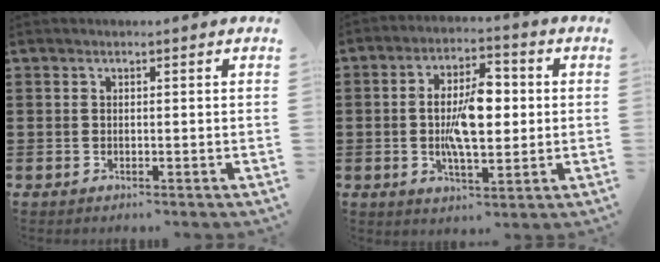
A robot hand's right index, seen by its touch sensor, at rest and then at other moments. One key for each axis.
{"total": 9.2, "fx": 0.0, "fy": 4.0, "fz": 8.3, "tx": -0.150, "ty": 0.002, "tz": -0.008}